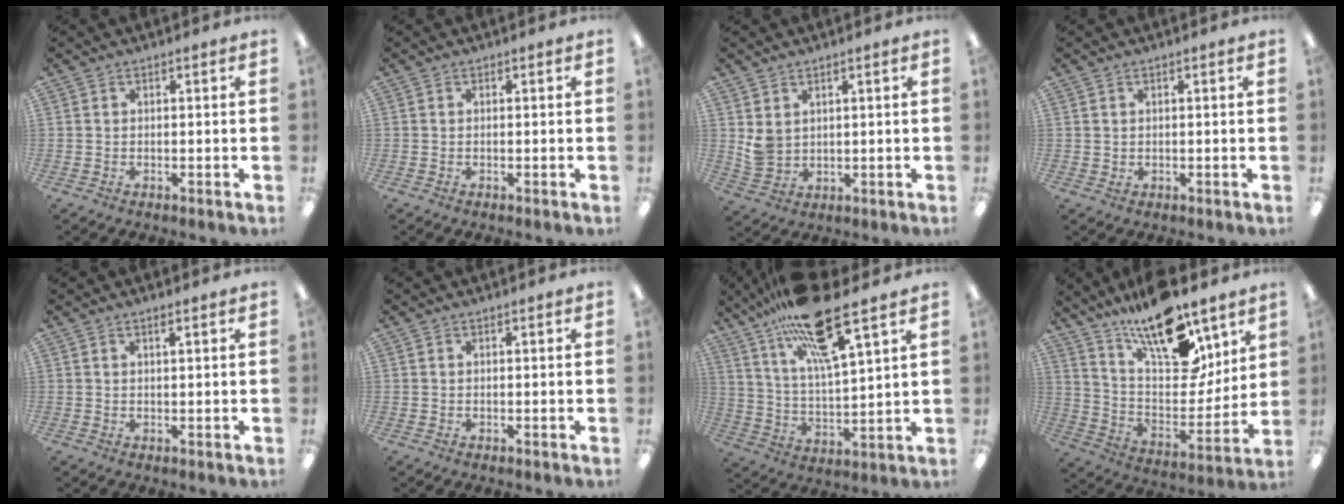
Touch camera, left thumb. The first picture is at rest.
{"total": 0.0}
{"total": 3.8, "force": [2.2, 2.6, 1.6], "torque": [-0.035, -0.005, 0.045]}
{"total": 0.8, "force": [0.6, 0.5, 0.3], "torque": [-0.007, 0.002, 0.010]}
{"total": 1.3, "force": [0.9, 0.1, 1.0], "torque": [-0.022, 0.001, 0.015]}
{"total": 0.0}
{"total": 20.1, "force": [14.3, 4.2, 13.4], "torque": [-0.239, -0.073, 0.235]}
{"total": 21.4, "force": [15.5, 8.2, 12.3], "torque": [-0.211, -0.098, 0.270]}